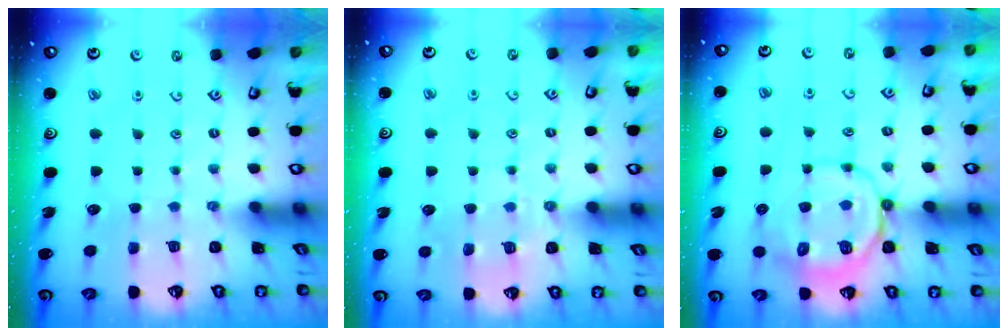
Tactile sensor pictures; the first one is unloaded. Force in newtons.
{"total": 6.1, "press": 6.1, "slide": 0.9}
{"total": 11.3, "press": 11.1, "slide": 2.3}